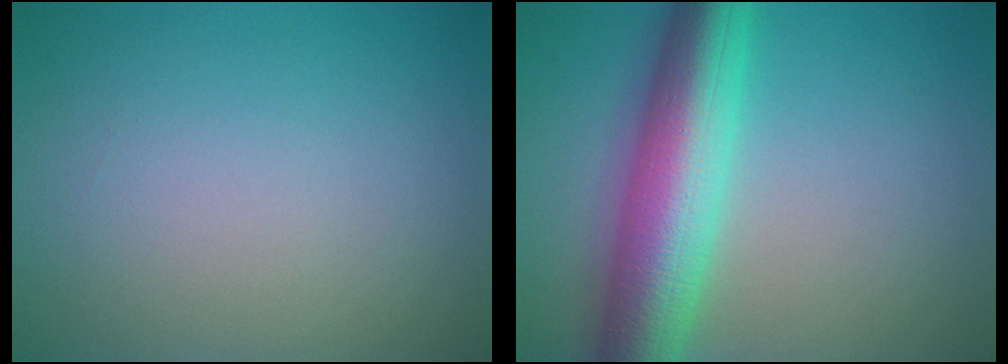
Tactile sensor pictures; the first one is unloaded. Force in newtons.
{"total": 9.6, "press": 9.6, "slide": 0.1}